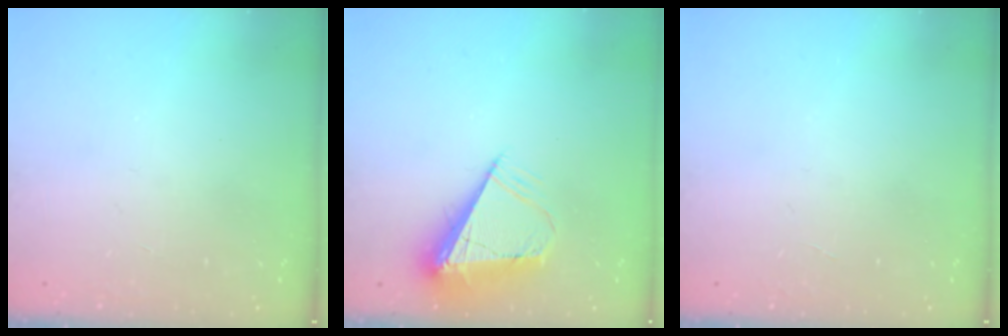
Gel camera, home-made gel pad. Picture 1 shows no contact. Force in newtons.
{"total": 10.5, "press": 10.5, "slide": 1.2}
{"total": 0.0}